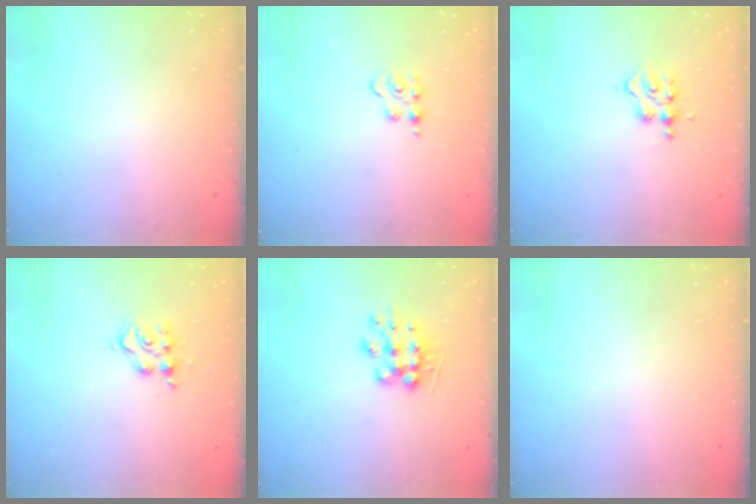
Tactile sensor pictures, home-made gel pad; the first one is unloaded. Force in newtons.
{"total": 3.5, "press": 3.5, "slide": 0.4}
{"total": 3.0, "press": 3.0, "slide": 0.3}
{"total": 7.5, "press": 7.5, "slide": 0.5}
{"total": 9.3, "press": 9.3, "slide": 0.1}
{"total": 0.0}